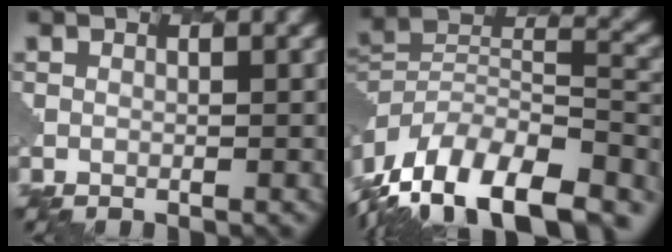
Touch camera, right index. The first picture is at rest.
{"total": 16.8, "force": [-11.6, 8.0, 9.2], "torque": [-0.174, 0.006, -0.184]}